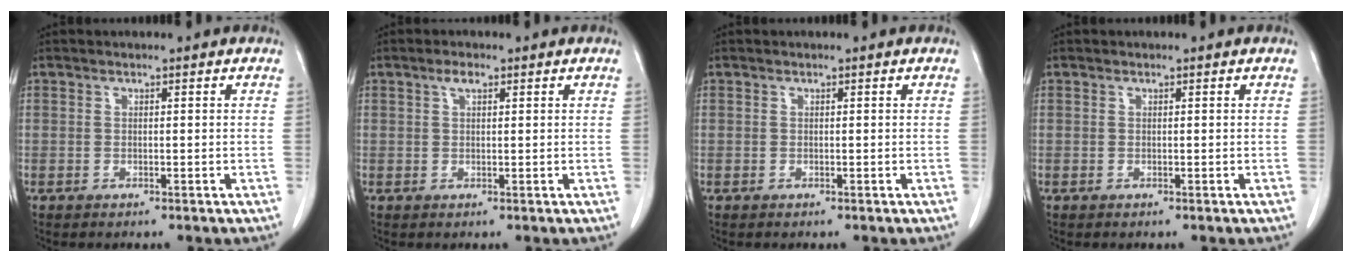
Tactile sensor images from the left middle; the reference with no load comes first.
{"total": 1.6, "force": [0.9, 0.6, 1.2], "torque": [-0.025, 0.004, 0.015]}
{"total": 0.0}
{"total": 0.0}